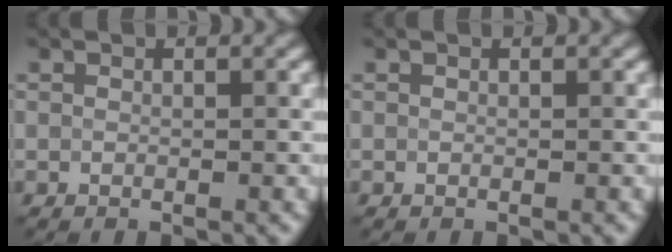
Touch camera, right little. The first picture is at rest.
{"total": 0.0}